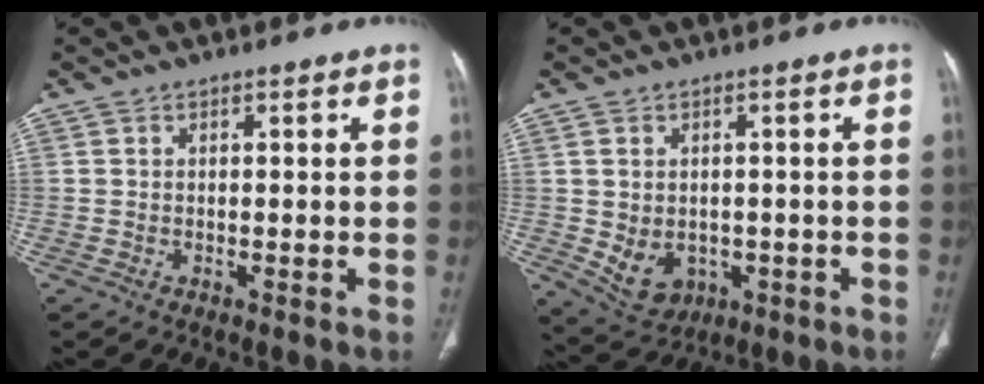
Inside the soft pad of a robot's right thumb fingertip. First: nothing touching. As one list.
[{"total": 7.5, "force": [-1.4, 5.9, 4.4], "torque": [-0.061, 0.006, 0.001]}]